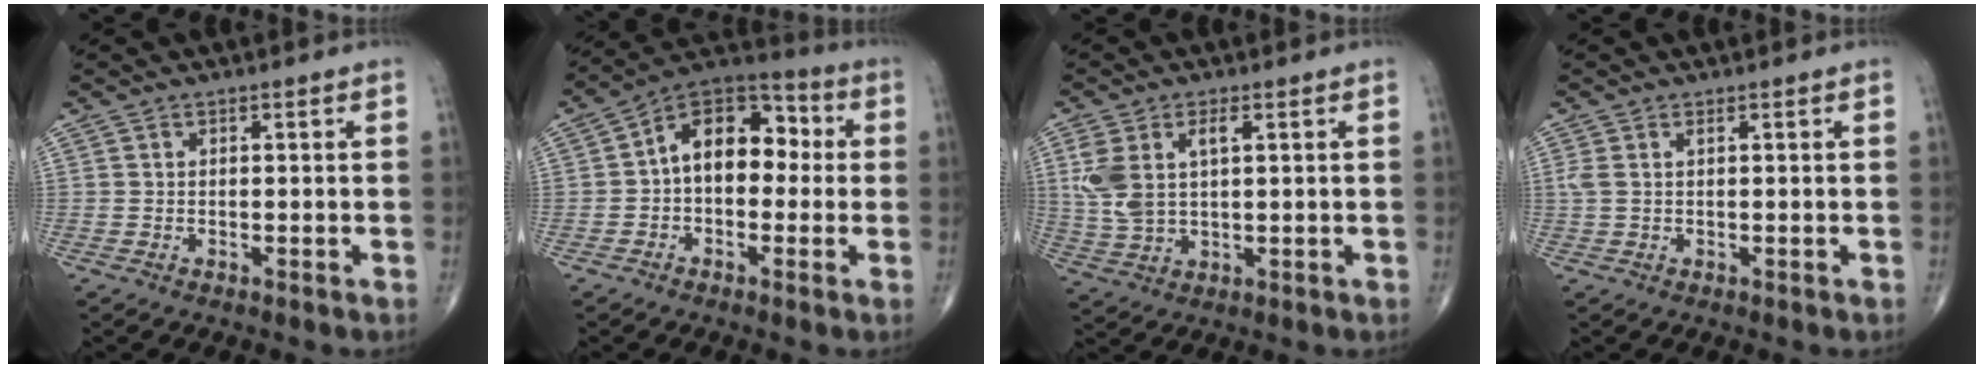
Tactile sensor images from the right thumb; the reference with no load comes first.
{"total": 13.1, "force": [0.5, 8.5, 9.9], "torque": [-0.113, 0.040, -0.010]}
{"total": 8.8, "force": [2.3, 4.5, 7.3], "torque": [-0.166, 0.004, 0.052]}
{"total": 2.0, "force": [0.6, 0.8, 1.7], "torque": [-0.056, 0.017, 0.018]}